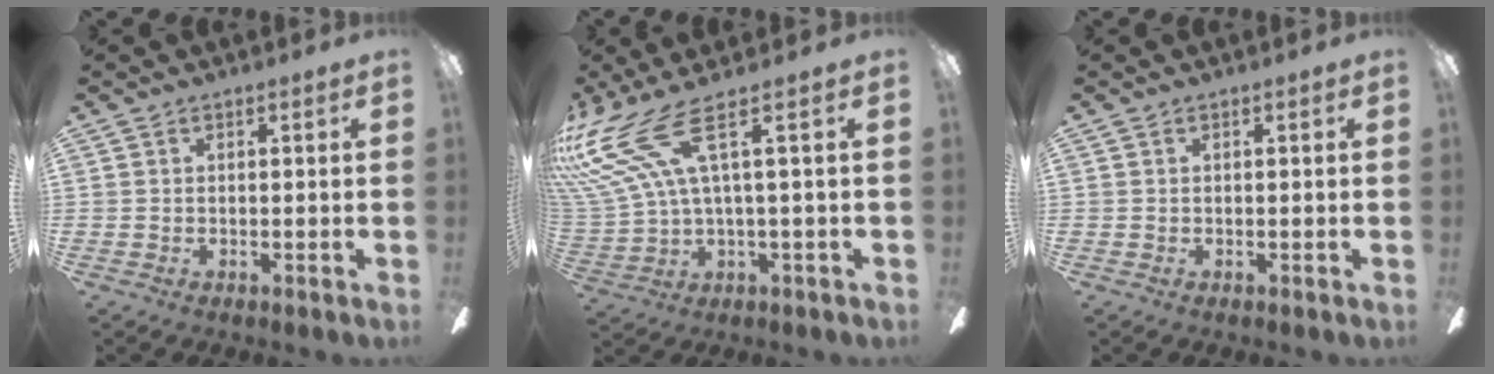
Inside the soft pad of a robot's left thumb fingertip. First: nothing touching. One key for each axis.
{"total": 13.6, "fx": 6.3, "fy": 4.5, "fz": 11.2, "tx": -0.254, "ty": -0.034, "tz": 0.111}
{"total": 0.0}